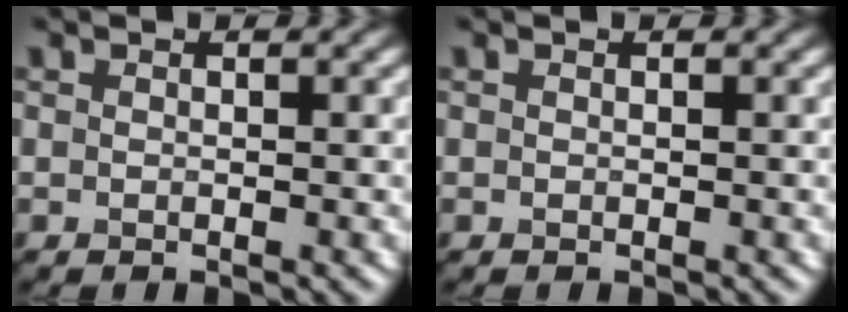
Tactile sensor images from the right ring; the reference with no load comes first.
{"total": 0.0}